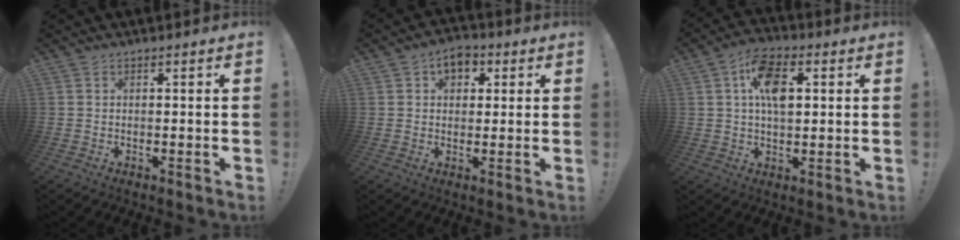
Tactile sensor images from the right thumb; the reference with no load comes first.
{"total": 6.0, "force": [2.2, 4.5, 3.3], "torque": [-0.046, 0.003, 0.039]}
{"total": 11.3, "force": [2.6, 6.6, 8.8], "torque": [-0.134, 0.010, 0.048]}